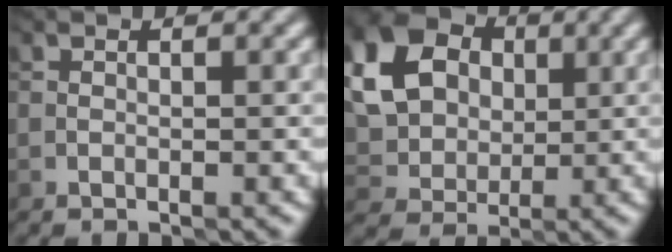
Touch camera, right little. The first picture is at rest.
{"total": 10.5, "force": [3.2, 8.4, 5.4], "torque": [-0.125, 0.033, 0.056]}